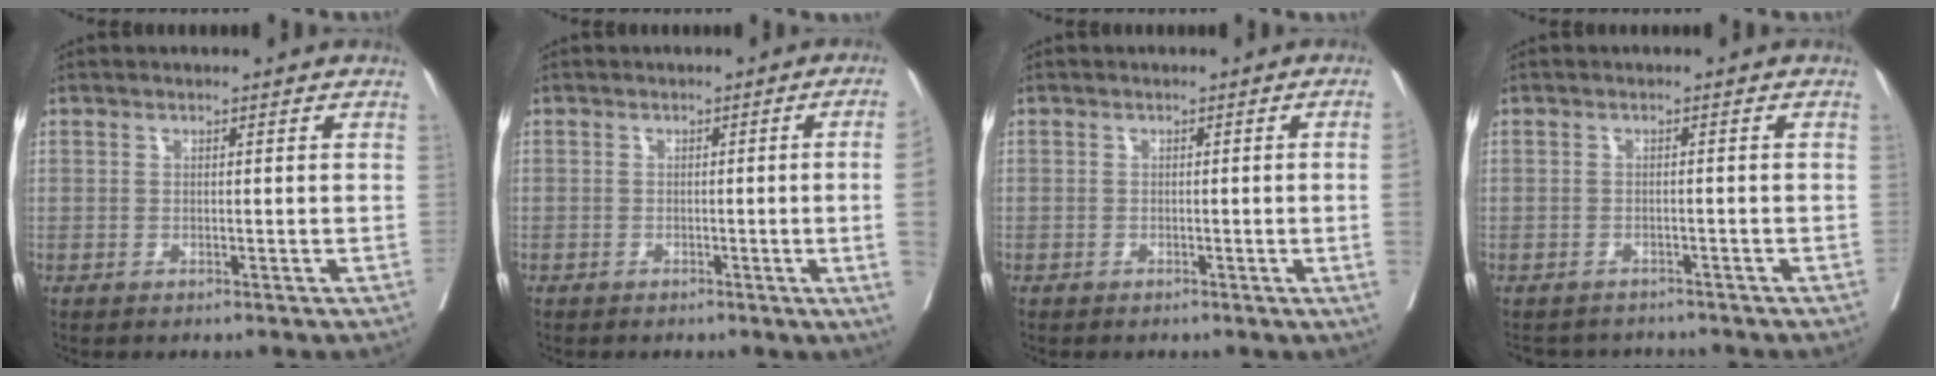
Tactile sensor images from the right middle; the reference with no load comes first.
{"total": 6.2, "force": [-0.9, -2.2, 5.7], "torque": [-0.054, -0.013, -0.013]}
{"total": 2.4, "force": [-0.4, -0.9, 2.2], "torque": [-0.025, -0.003, -0.004]}
{"total": 5.2, "force": [-5.0, 1.3, 0.2], "torque": [-0.002, 0.000, -0.065]}